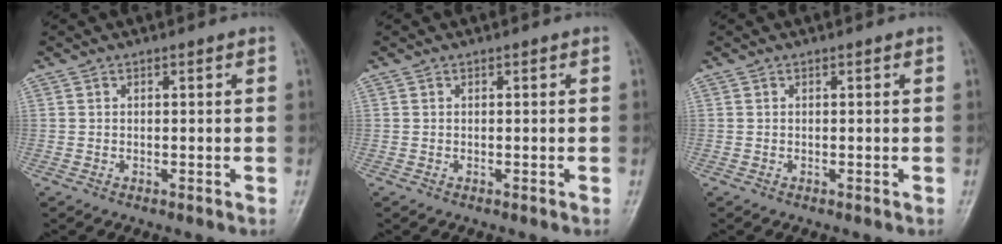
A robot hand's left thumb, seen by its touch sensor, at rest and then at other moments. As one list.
[{"total": 0.0}, {"total": 0.0}]